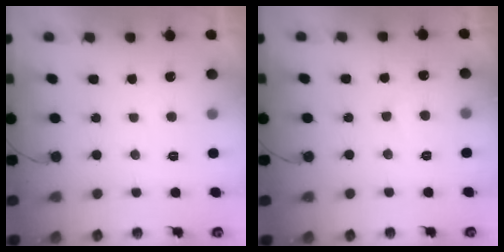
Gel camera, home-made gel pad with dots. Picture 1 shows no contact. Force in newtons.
{"total": 4.8, "press": 4.8, "slide": 0.4}